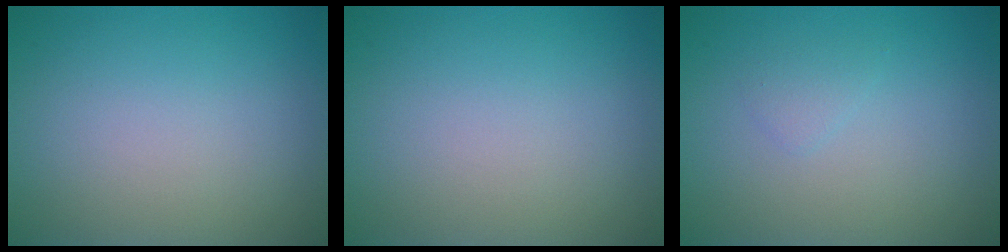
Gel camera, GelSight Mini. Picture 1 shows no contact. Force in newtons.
{"total": 0.0}
{"total": 0.8, "press": 0.8, "slide": 0.1}